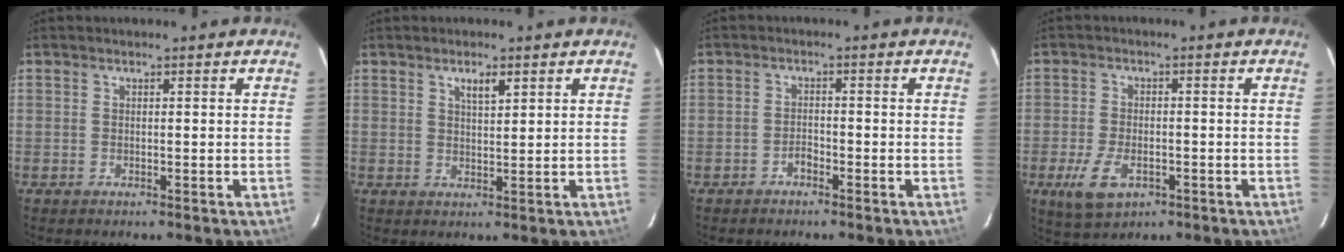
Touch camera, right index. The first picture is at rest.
{"total": 2.8, "force": [1.7, 0.9, 2.1], "torque": [-0.032, 0.004, 0.030]}
{"total": 1.5, "force": [-1.3, 0.6, 0.5], "torque": [-0.009, 0.002, -0.024]}
{"total": 7.6, "force": [-3.2, 4.1, 5.5], "torque": [-0.127, -0.010, -0.052]}